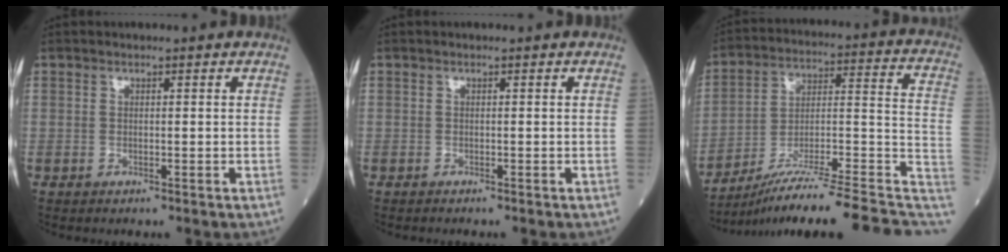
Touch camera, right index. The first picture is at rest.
{"total": 0.5, "force": [-0.5, 0.0, 0.1], "torque": [-0.003, -0.002, -0.012]}
{"total": 23.8, "force": [-18.0, 1.1, 15.5], "torque": [-0.176, 0.017, -0.282]}